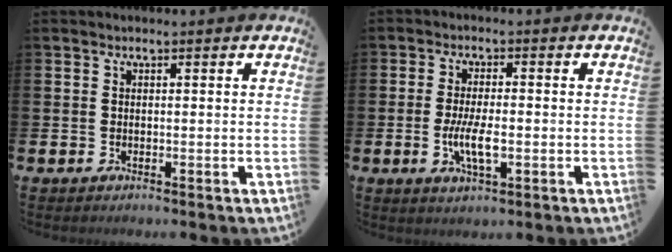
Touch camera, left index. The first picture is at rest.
{"total": 5.1, "force": [-1.0, 1.9, 4.6], "torque": [-0.094, -0.002, -0.021]}